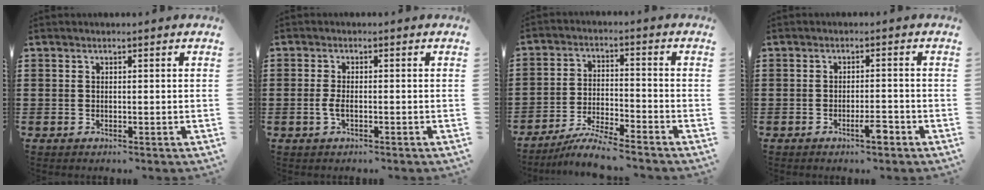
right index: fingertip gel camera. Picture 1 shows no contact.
{"total": 2.1, "force": [-0.7, 0.6, 1.9], "torque": [-0.044, -0.005, -0.014]}
{"total": 5.2, "force": [-5.0, -0.2, 1.5], "torque": [-0.042, -0.009, -0.102]}
{"total": 3.3, "force": [-1.9, 0.6, 2.6], "torque": [-0.041, 0.003, -0.034]}